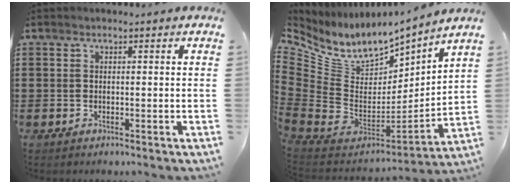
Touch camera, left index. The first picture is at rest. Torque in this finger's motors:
{"motor_torque": [2.04, -0.10, 0.03, 0.01]}